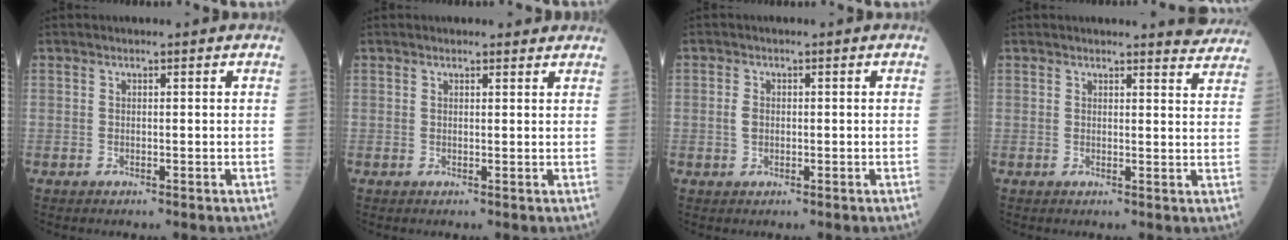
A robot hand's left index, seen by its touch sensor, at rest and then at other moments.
{"total": 2.4, "force": [2.2, 0.6, 0.7], "torque": [-0.014, 0.007, 0.022]}
{"total": 1.8, "force": [-0.1, 1.5, 0.9], "torque": [-0.023, 0.002, 0.002]}
{"total": 5.2, "force": [5.2, 0.3, 0.1], "torque": [0.004, -0.029, 0.037]}